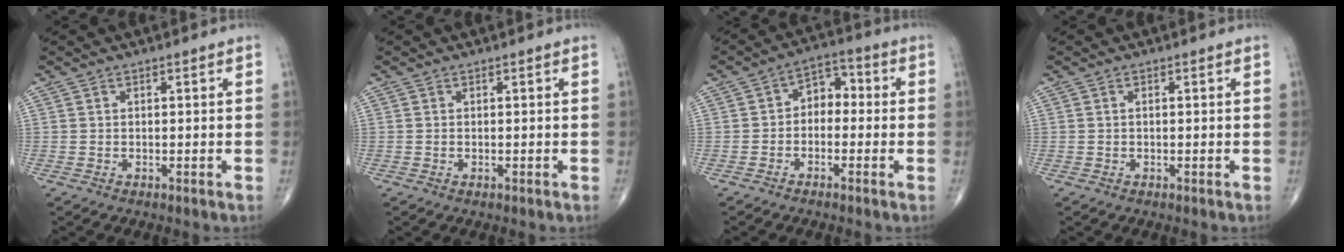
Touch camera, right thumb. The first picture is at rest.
{"total": 0.0}
{"total": 6.5, "force": [-1.0, 4.7, 4.4], "torque": [-0.037, 0.038, -0.036]}
{"total": 0.0}